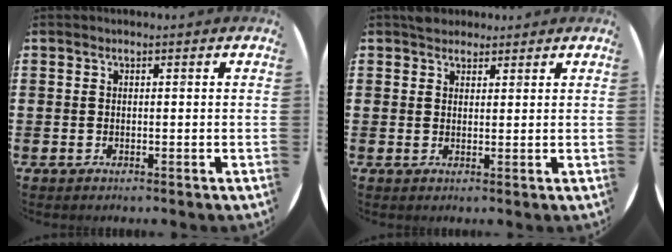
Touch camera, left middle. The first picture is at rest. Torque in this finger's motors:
{"motor_torque": [0.52, -0.48, 0.02, 0.00]}